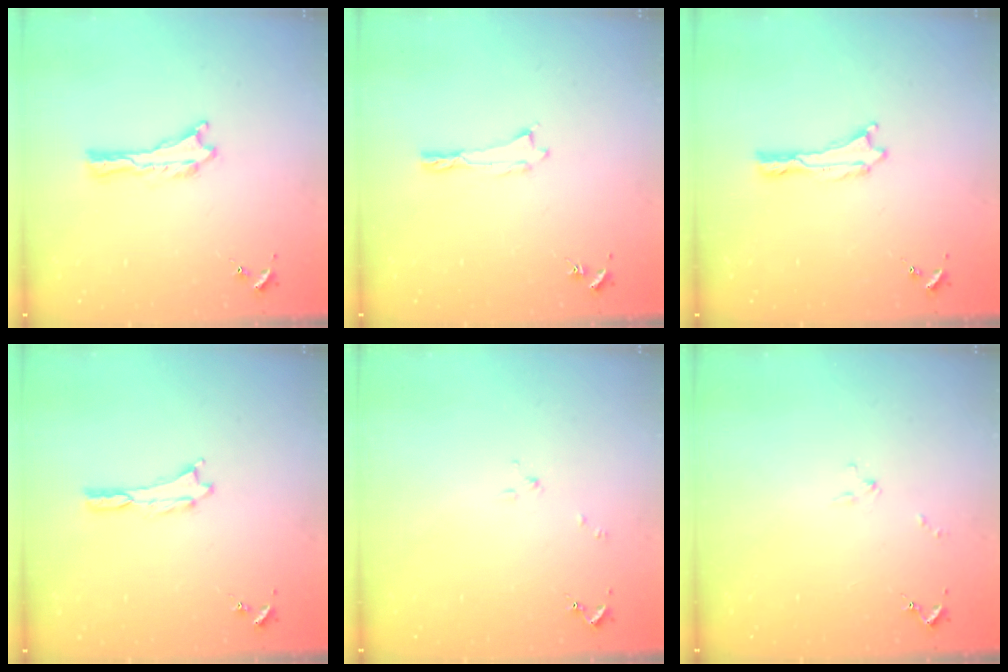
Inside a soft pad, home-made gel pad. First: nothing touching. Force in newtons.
{"total": 0.0}
{"total": 0.0}
{"total": 0.0}
{"total": 1.7, "press": 1.7, "slide": 0.3}
{"total": 1.3, "press": 1.2, "slide": 0.1}